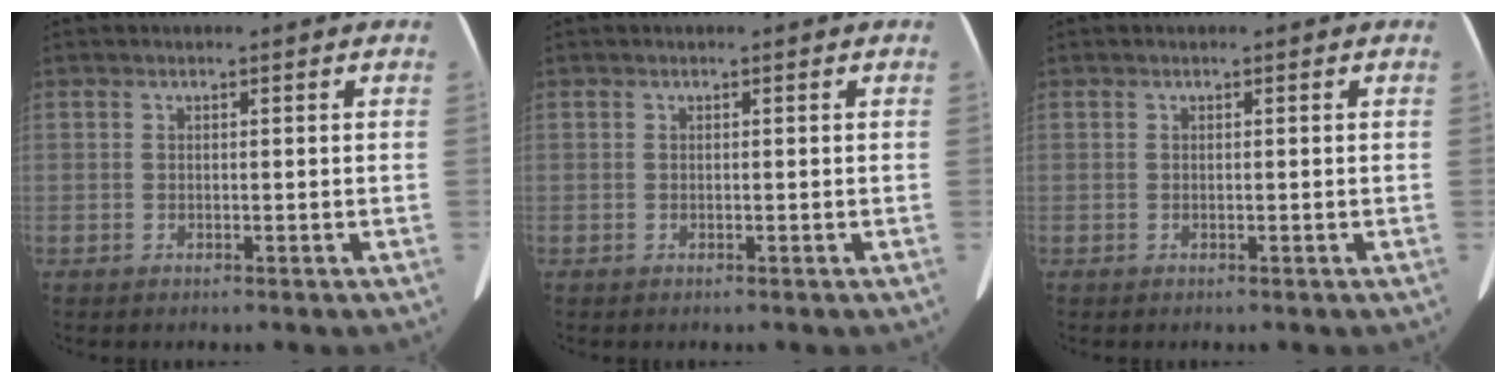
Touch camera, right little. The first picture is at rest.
{"total": 0.0}
{"total": 0.0}